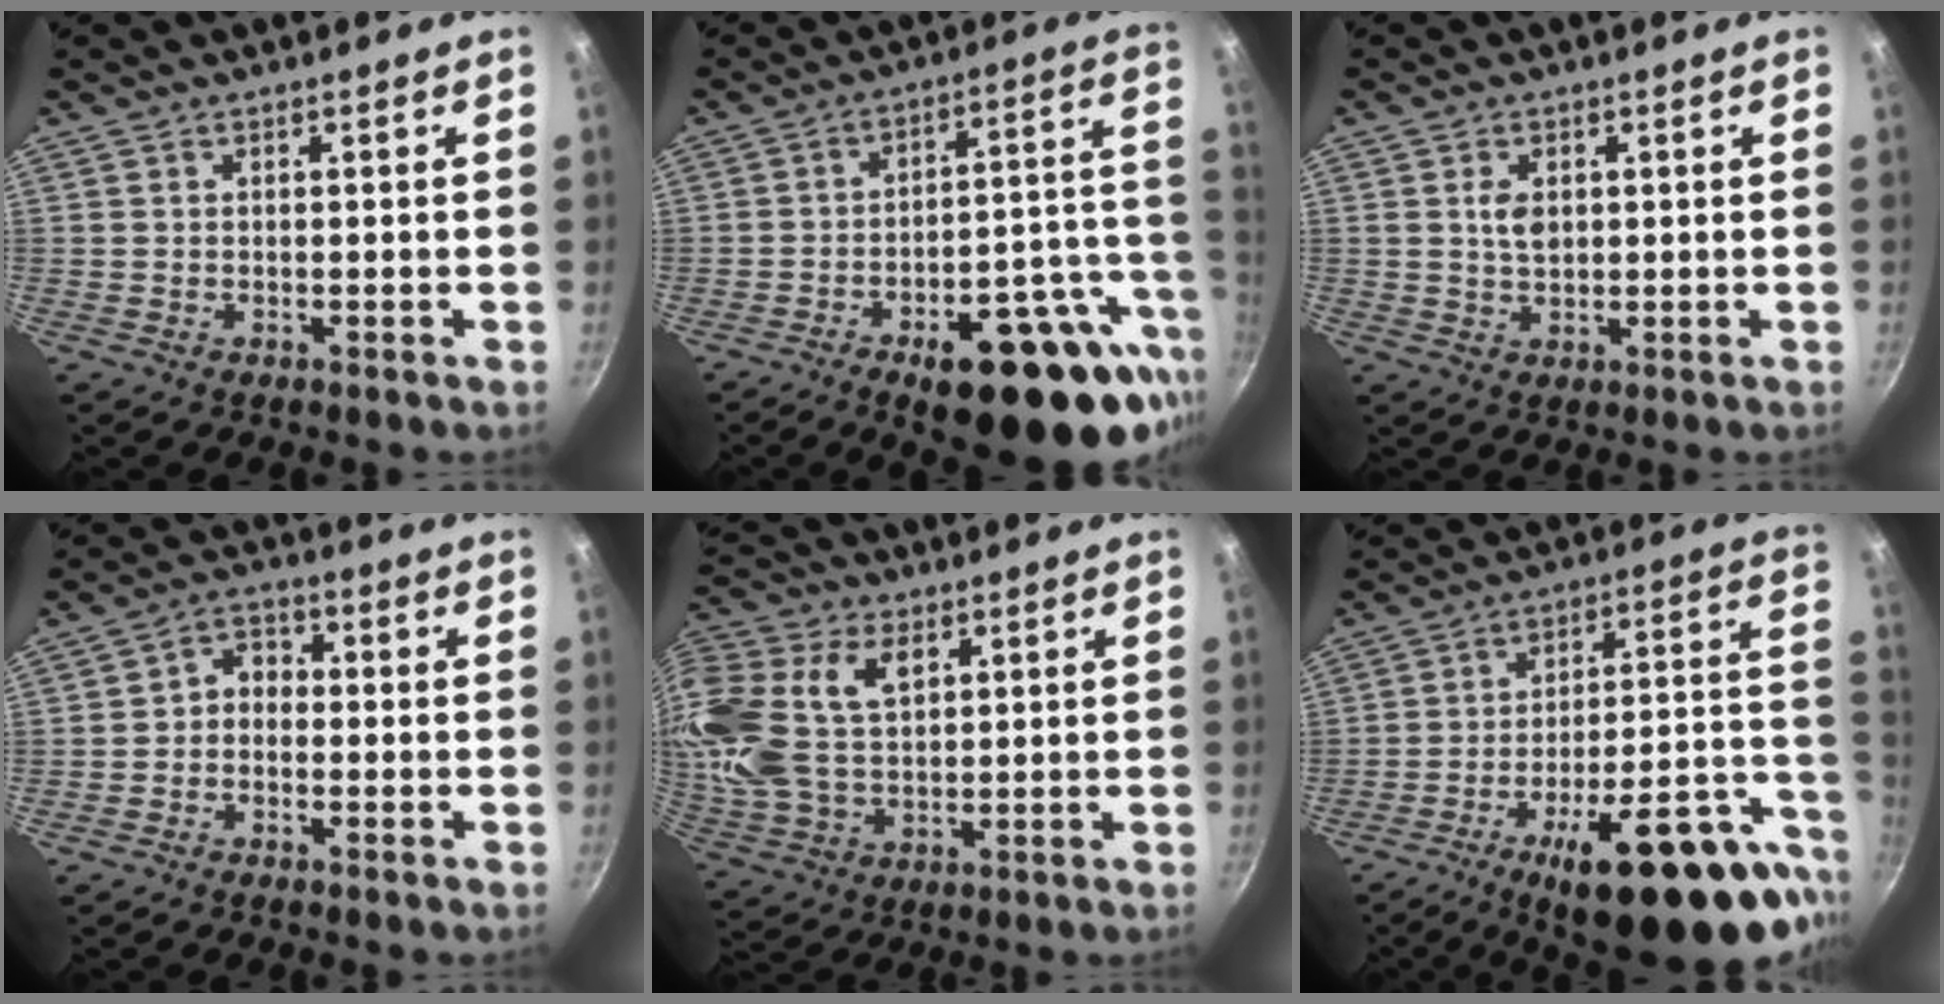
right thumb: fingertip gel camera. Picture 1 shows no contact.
{"total": 24.7, "force": [-9.9, 10.2, 20.1], "torque": [-0.215, 0.040, -0.130]}
{"total": 5.3, "force": [0.8, 3.5, 4.0], "torque": [-0.066, -0.003, 0.013]}
{"total": 4.0, "force": [-1.0, 3.1, 2.3], "torque": [-0.023, 0.023, -0.030]}
{"total": 22.3, "force": [6.7, 14.8, 15.3], "torque": [-0.345, 0.018, 0.125]}
{"total": 27.4, "force": [-11.1, 9.8, 23.1], "torque": [-0.286, 0.041, -0.150]}